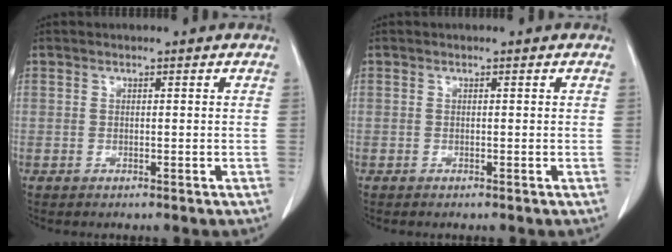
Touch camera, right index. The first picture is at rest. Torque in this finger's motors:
{"motor_torque": [0.07, -0.04, -0.10, 0.00]}